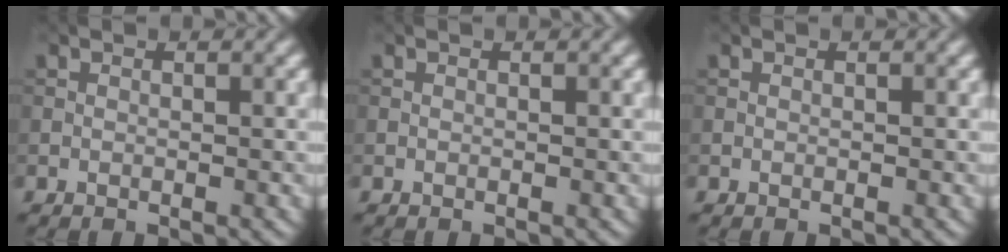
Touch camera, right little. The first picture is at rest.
{"total": 0.0}
{"total": 0.0}